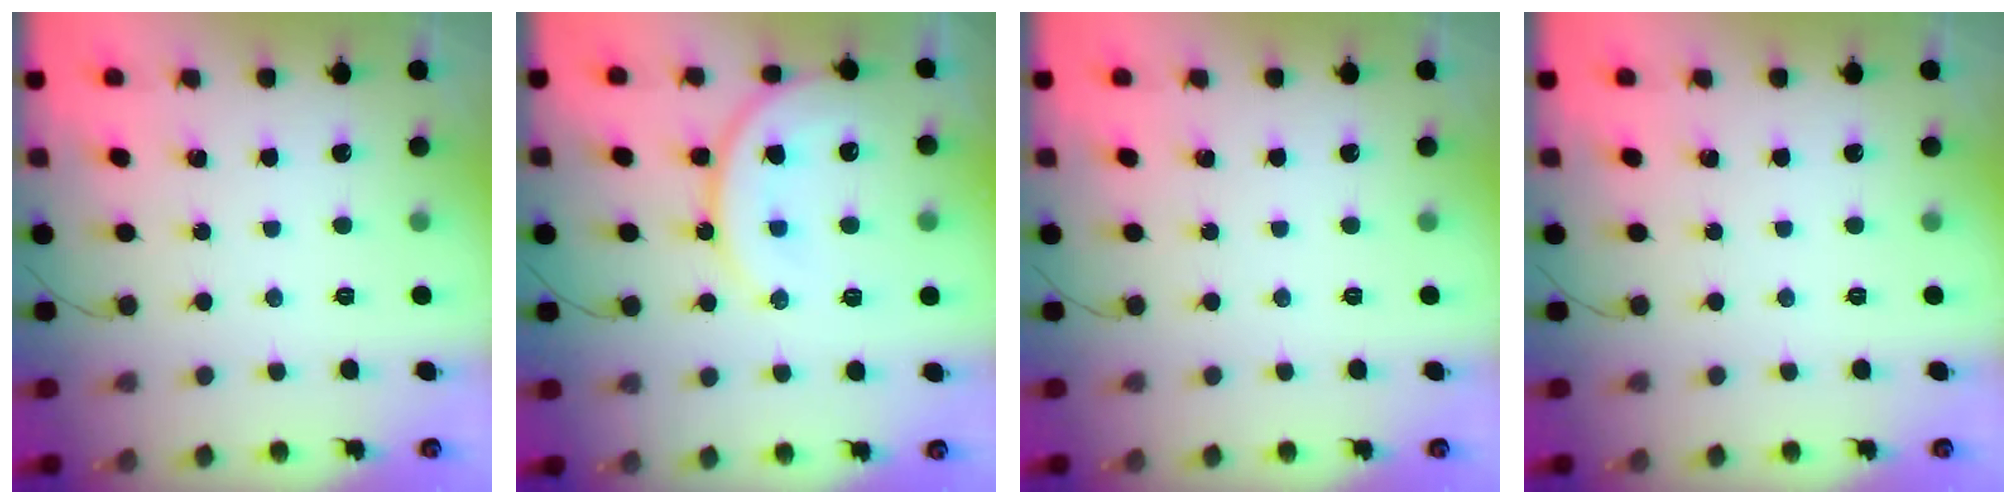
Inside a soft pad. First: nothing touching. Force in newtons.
{"total": 14.7, "press": 14.6, "slide": 1.9}
{"total": 0.0}
{"total": 0.0}